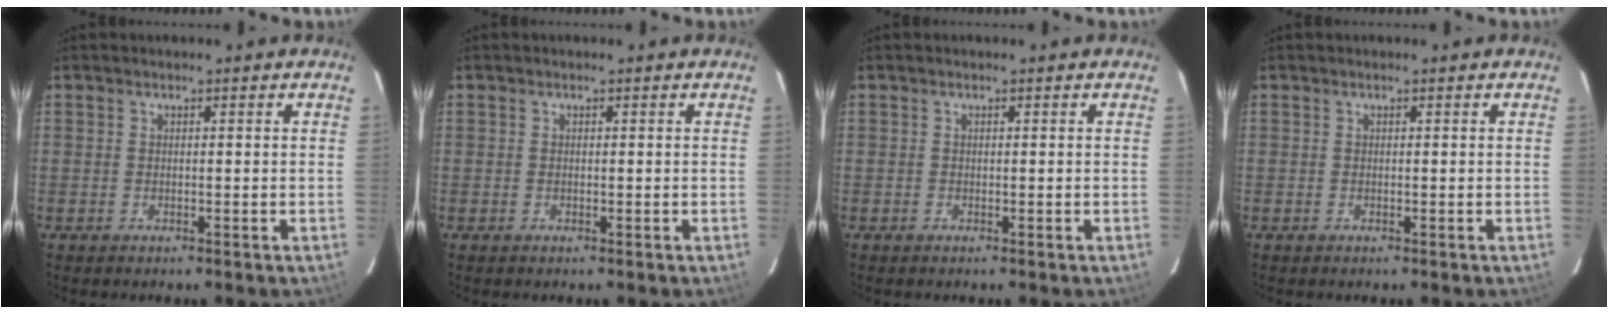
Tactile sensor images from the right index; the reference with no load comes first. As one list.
[{"total": 0.0}, {"total": 0.0}, {"total": 0.0}]